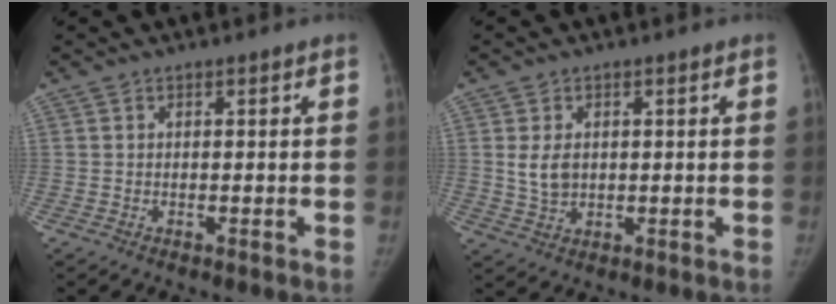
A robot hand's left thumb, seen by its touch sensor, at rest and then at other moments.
{"total": 4.4, "force": [0.6, 3.1, 3.0], "torque": [-0.047, -0.005, 0.021]}